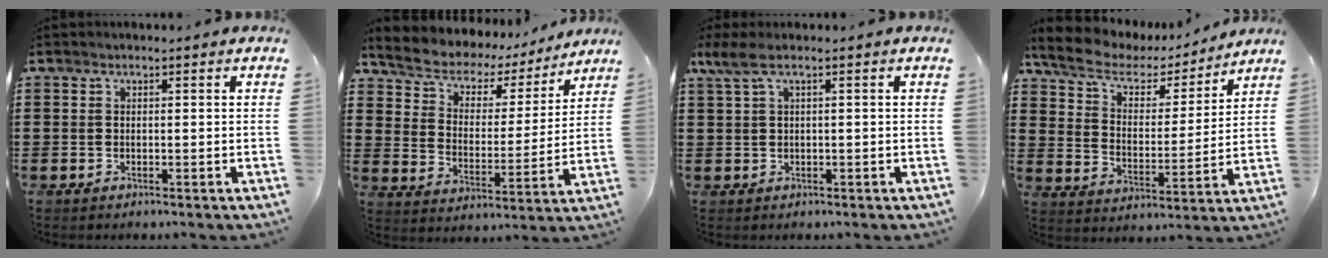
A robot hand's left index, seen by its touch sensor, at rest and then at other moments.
{"total": 5.4, "force": [4.7, 2.6, 0.9], "torque": [-0.049, -0.032, 0.077]}
{"total": 2.5, "force": [0.3, 0.4, 2.4], "torque": [-0.063, -0.006, 0.000]}
{"total": 6.4, "force": [5.0, 2.6, 3.0], "torque": [-0.084, -0.026, 0.084]}